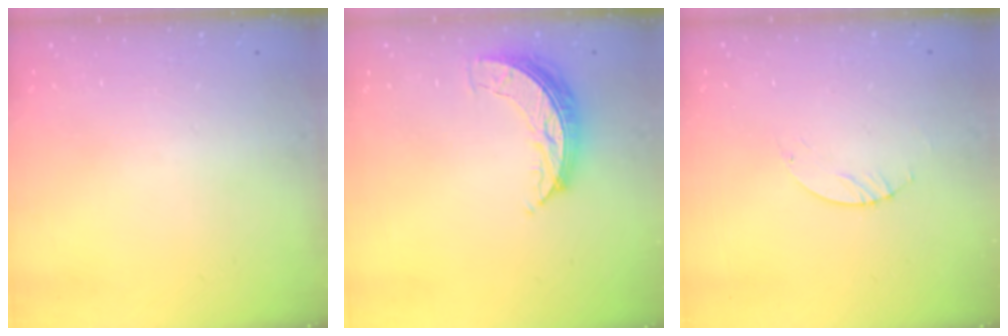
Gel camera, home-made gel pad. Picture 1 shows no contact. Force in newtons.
{"total": 7.2, "press": 7.2, "slide": 0.3}
{"total": 0.9, "press": 0.8, "slide": 0.2}